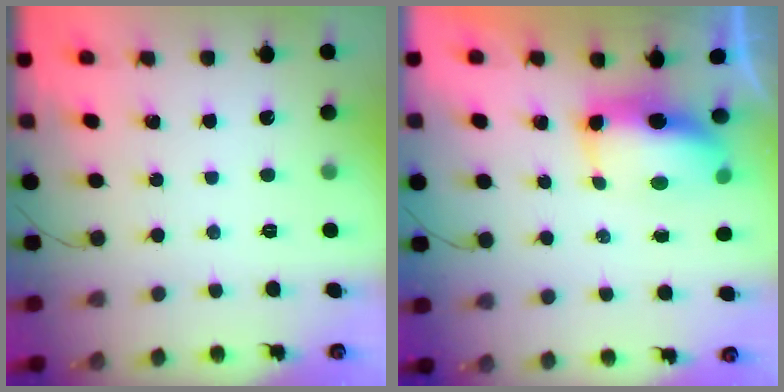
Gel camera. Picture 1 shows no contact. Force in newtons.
{"total": 8.8, "press": 8.7, "slide": 1.4}